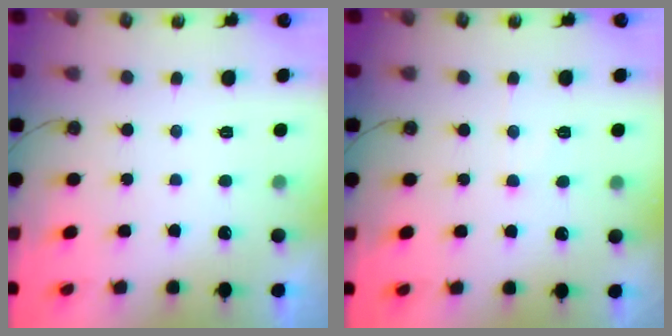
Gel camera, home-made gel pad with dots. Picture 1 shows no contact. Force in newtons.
{"total": 5.5, "press": 5.4, "slide": 0.7}